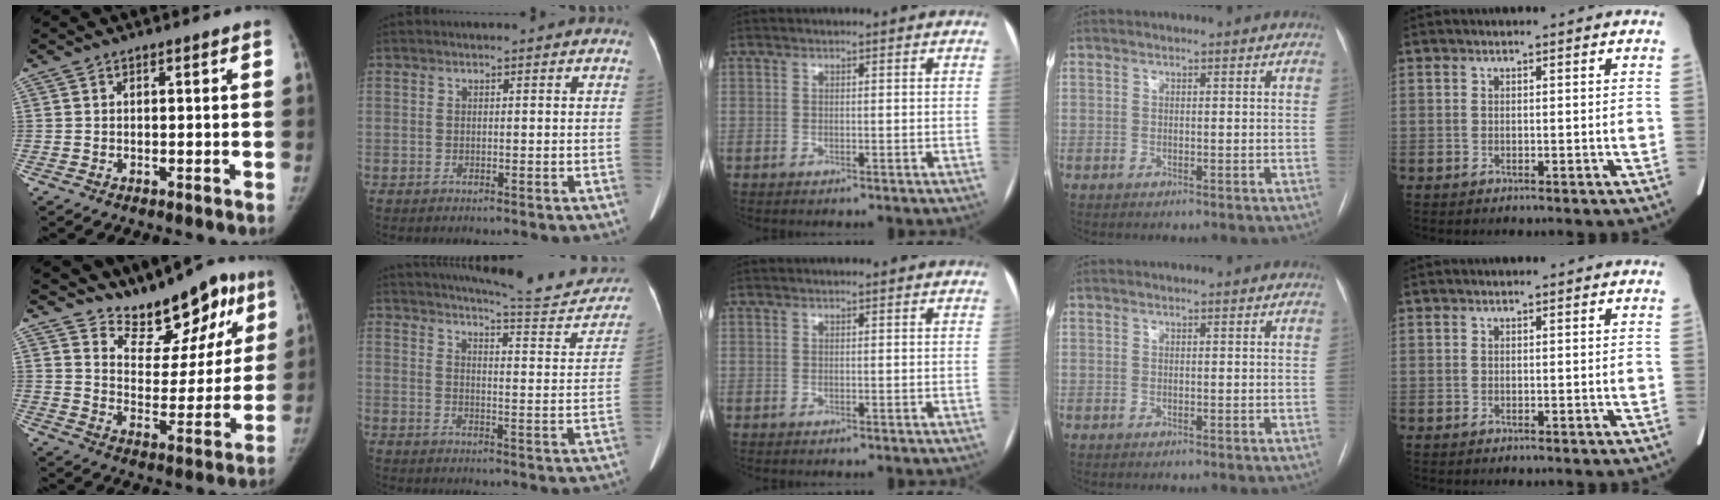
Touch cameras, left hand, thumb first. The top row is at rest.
{"thumb": {"total": 15.7, "force": [12.1, 7.5, 6.6], "torque": [-0.031, -0.078, 0.178]}, "index": {"total": 17.6, "force": [16.4, 2.1, 6.0], "torque": [-0.074, -0.046, 0.196]}}